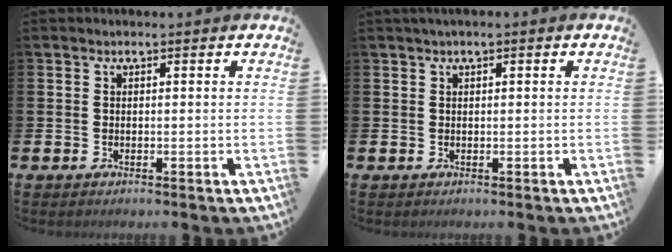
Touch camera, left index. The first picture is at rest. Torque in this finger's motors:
{"motor_torque": [1.10, -1.03, 0.68, 0.15]}